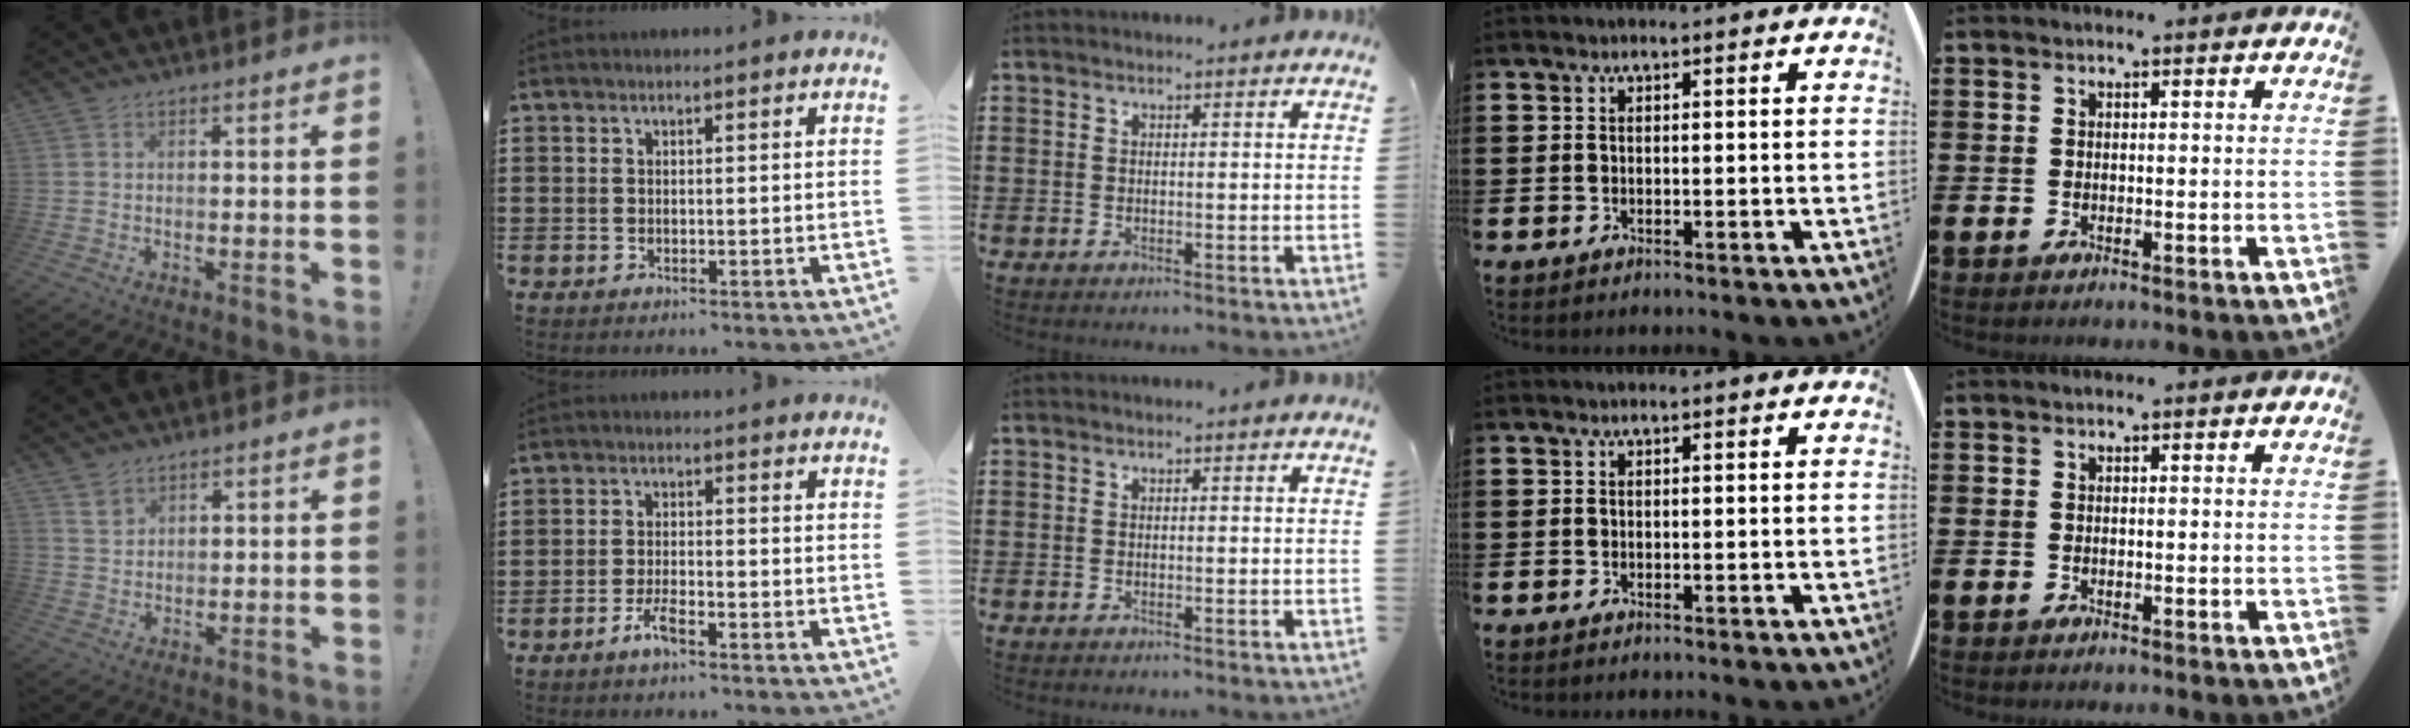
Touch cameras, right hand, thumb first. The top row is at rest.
{"thumb": {"total": 3.5, "force": [2.6, 2.1, 1.0], "torque": [-0.004, -0.019, 0.047]}, "index": {"total": 3.5, "force": [-2.3, 0.9, 2.5], "torque": [-0.054, 0.001, -0.047]}}